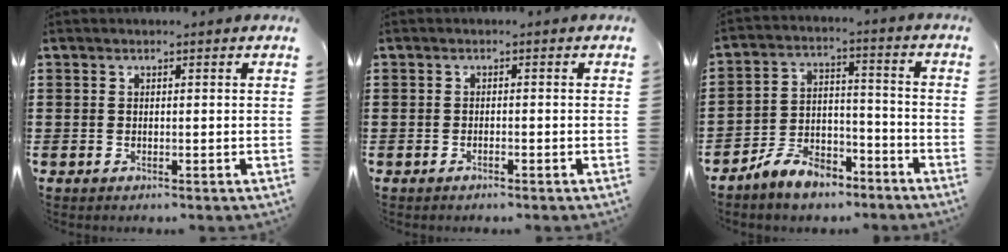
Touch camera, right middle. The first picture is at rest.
{"total": 0.7, "force": [-0.5, 0.0, 0.4], "torque": [-0.012, -0.004, -0.009]}
{"total": 7.7, "force": [-6.9, 2.6, 2.0], "torque": [-0.037, 0.021, -0.135]}